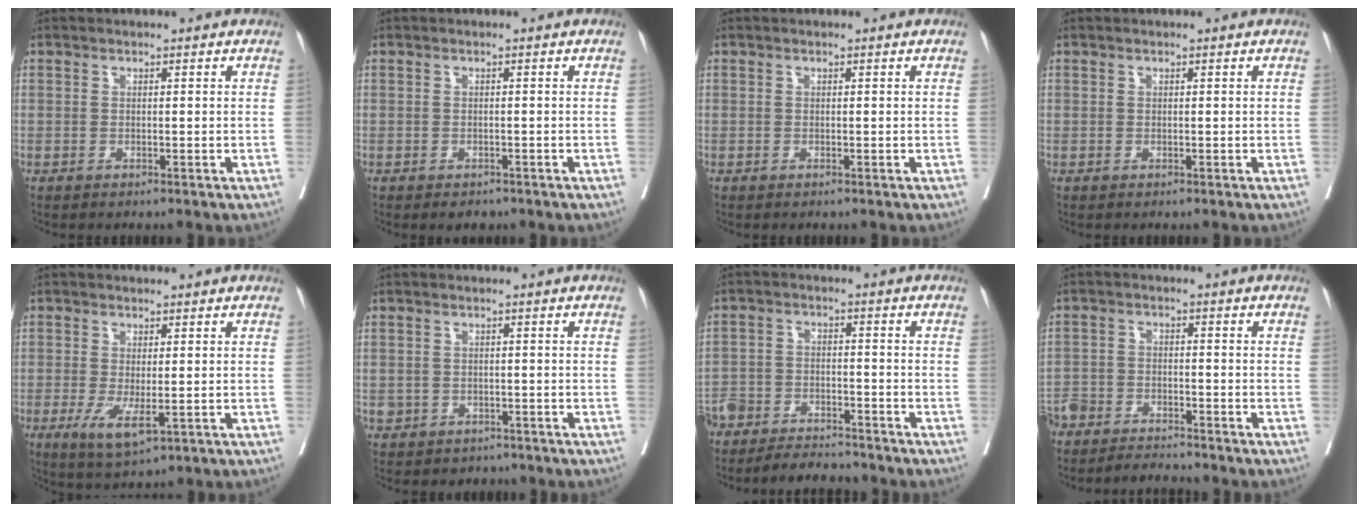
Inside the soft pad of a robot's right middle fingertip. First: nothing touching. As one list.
[{"total": 2.0, "force": [-1.5, 1.0, 0.7], "torque": [-0.008, -0.001, -0.018]}, {"total": 0.0}, {"total": 0.0}, {"total": 5.2, "force": [-1.6, 1.5, 4.7], "torque": [-0.089, -0.015, -0.018]}, {"total": 2.9, "force": [-1.9, 2.2, 0.1], "torque": [-0.004, 0.010, -0.027]}, {"total": 9.6, "force": [-8.9, 2.7, 2.4], "torque": [-0.033, 0.007, -0.141]}, {"total": 7.7, "force": [-7.5, 1.3, 1.4], "torque": [-0.016, 0.003, -0.125]}]